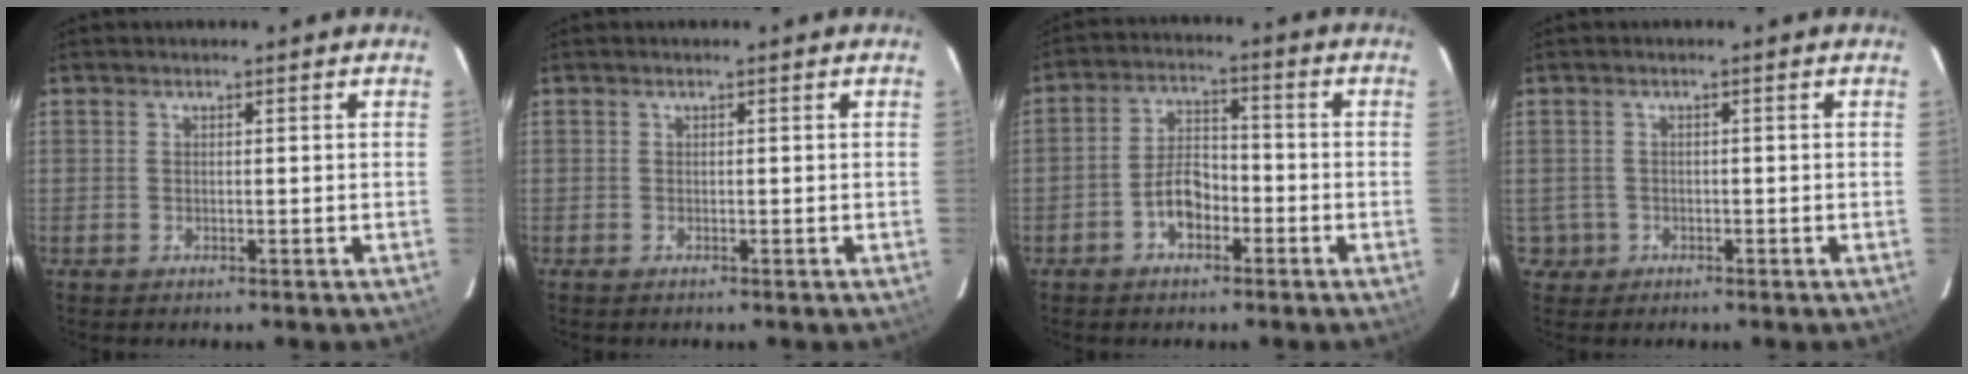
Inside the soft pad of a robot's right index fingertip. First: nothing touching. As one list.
[{"total": 0.0}, {"total": 6.3, "force": [-3.1, 3.6, 4.2], "torque": [-0.082, 0.019, -0.050]}, {"total": 2.8, "force": [-0.8, 2.7, 0.1], "torque": [-0.003, 0.012, -0.007]}]